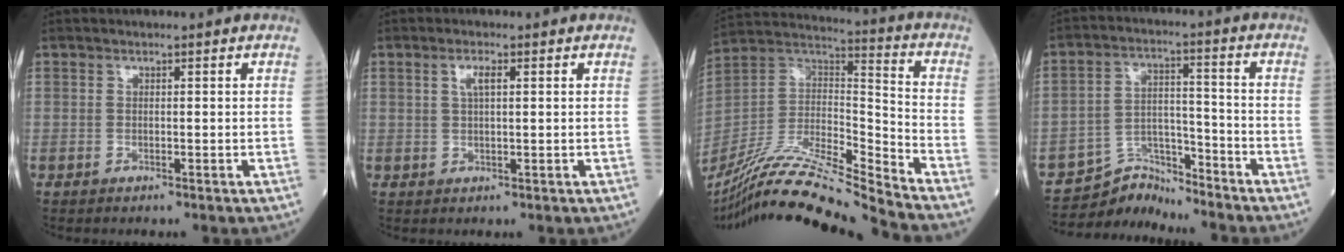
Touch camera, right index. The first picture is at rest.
{"total": 2.3, "force": [0.9, 0.5, 2.1], "torque": [-0.044, 0.003, 0.017]}
{"total": 20.2, "force": [-18.3, -1.1, 8.5], "torque": [-0.181, 0.009, -0.336]}
{"total": 6.7, "force": [-6.5, 0.7, -1.3], "torque": [0.016, 0.026, -0.113]}